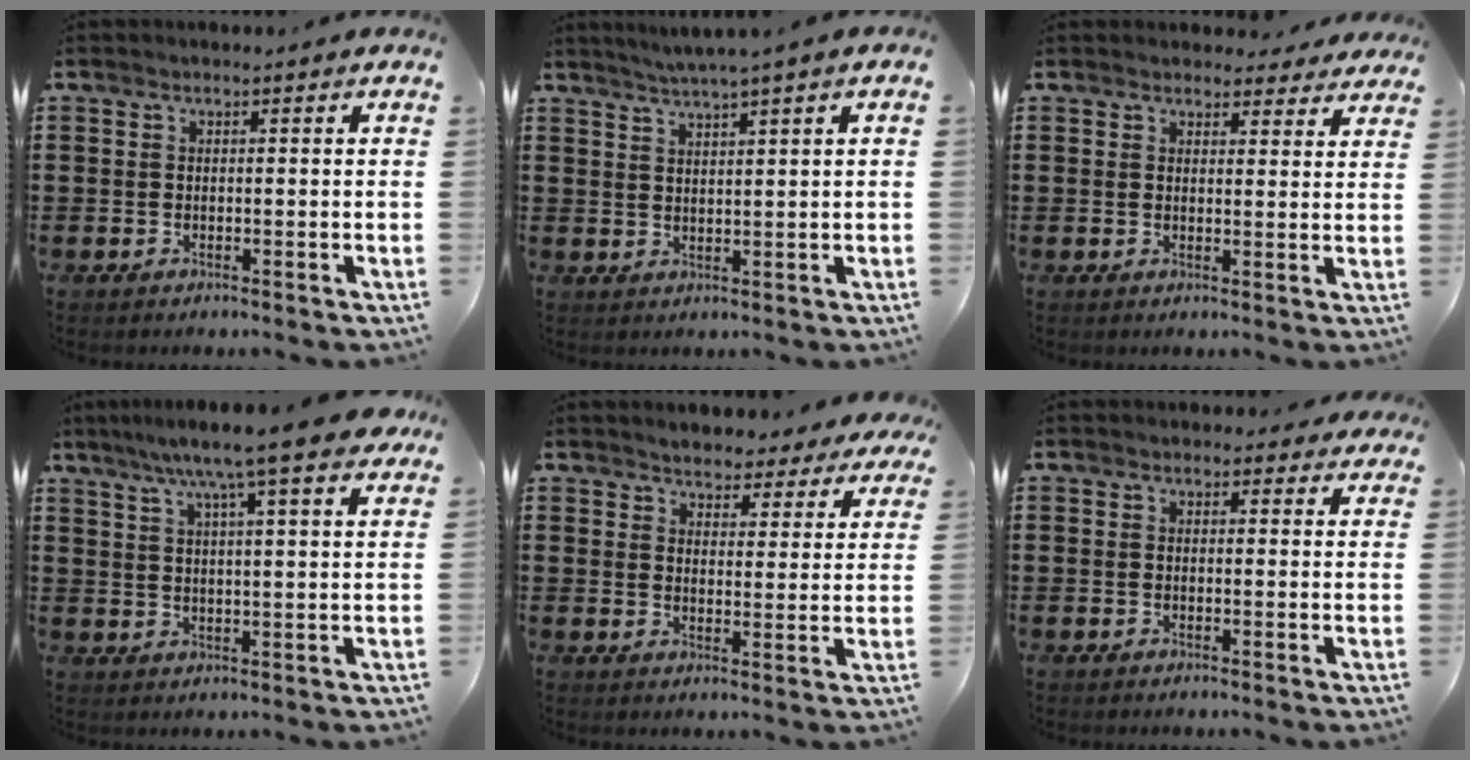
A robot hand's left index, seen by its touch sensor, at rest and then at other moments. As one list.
[{"total": 2.2, "force": [1.7, -0.8, 1.2], "torque": [-0.026, -0.007, 0.030]}, {"total": 3.1, "force": [2.9, 0.9, 0.5], "torque": [-0.003, -0.013, 0.052]}, {"total": 9.5, "force": [7.2, 0.7, 6.1], "torque": [-0.124, -0.021, 0.120]}, {"total": 3.7, "force": [3.6, 0.4, -0.2], "torque": [-0.016, -0.016, 0.064]}, {"total": 1.8, "force": [1.7, 0.6, 0.2], "torque": [0.000, -0.001, 0.030]}]